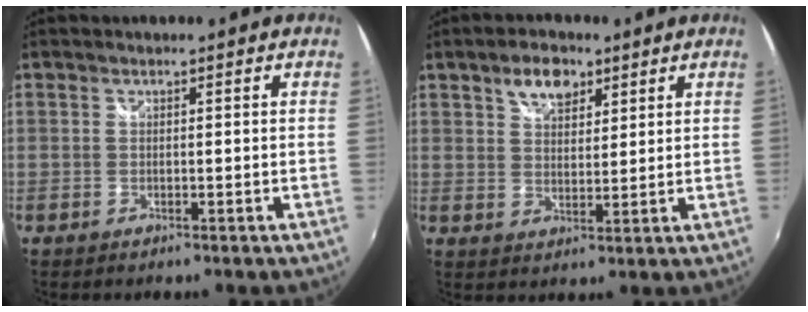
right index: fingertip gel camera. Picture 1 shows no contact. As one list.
[{"total": 6.3, "force": [3.9, 3.6, 3.5], "torque": [-0.054, 0.012, 0.067]}]